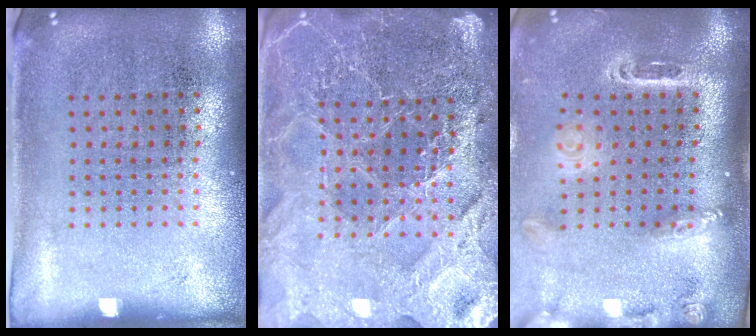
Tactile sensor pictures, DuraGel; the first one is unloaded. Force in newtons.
{"total": 4.9, "press": 4.4, "slide": 2.1}
{"total": 2.6, "press": 1.8, "slide": 1.8}